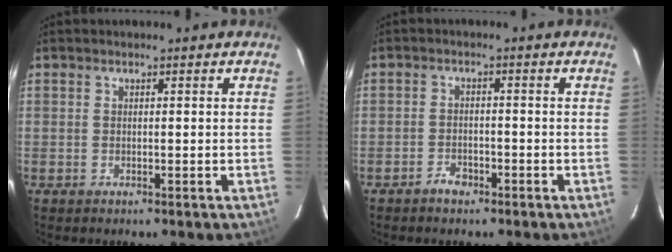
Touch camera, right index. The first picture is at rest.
{"total": 2.7, "force": [-2.0, 1.4, 1.0], "torque": [-0.024, 0.004, -0.034]}